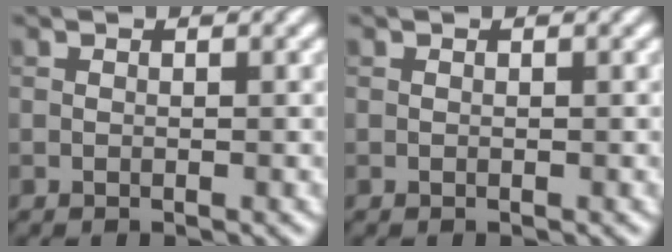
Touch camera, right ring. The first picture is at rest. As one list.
[{"total": 0.0}]